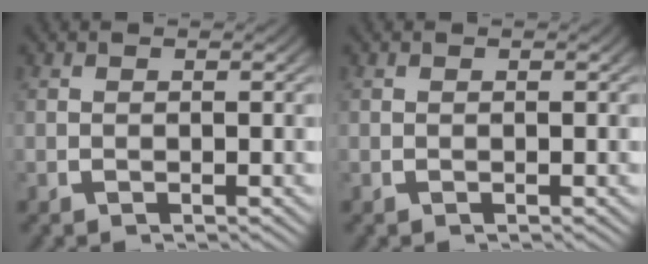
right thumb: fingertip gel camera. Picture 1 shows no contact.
{"total": 0.0}